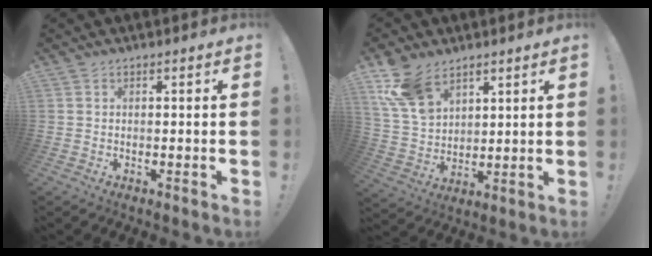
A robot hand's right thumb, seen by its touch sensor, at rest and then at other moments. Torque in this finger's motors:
{"motor_torque": [0.07, 0.20, 0.92, 0.86, 0.03]}